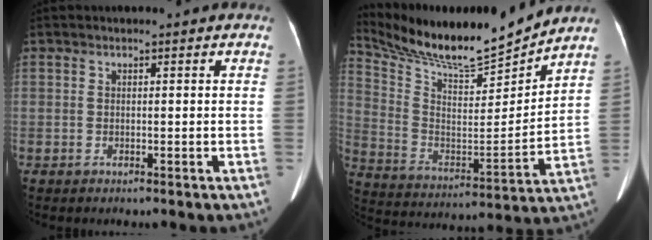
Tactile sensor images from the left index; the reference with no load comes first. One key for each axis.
{"total": 18.3, "fx": 16.9, "fy": 0.6, "fz": 7.0, "tx": -0.146, "ty": -0.022, "tz": 0.291}